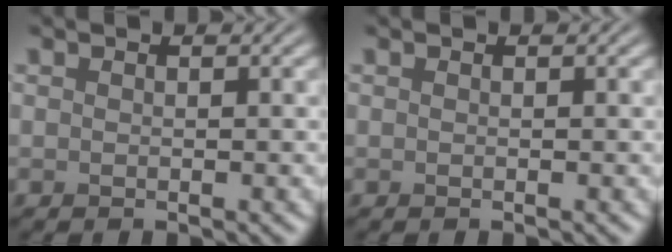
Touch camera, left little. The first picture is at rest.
{"total": 0.0}